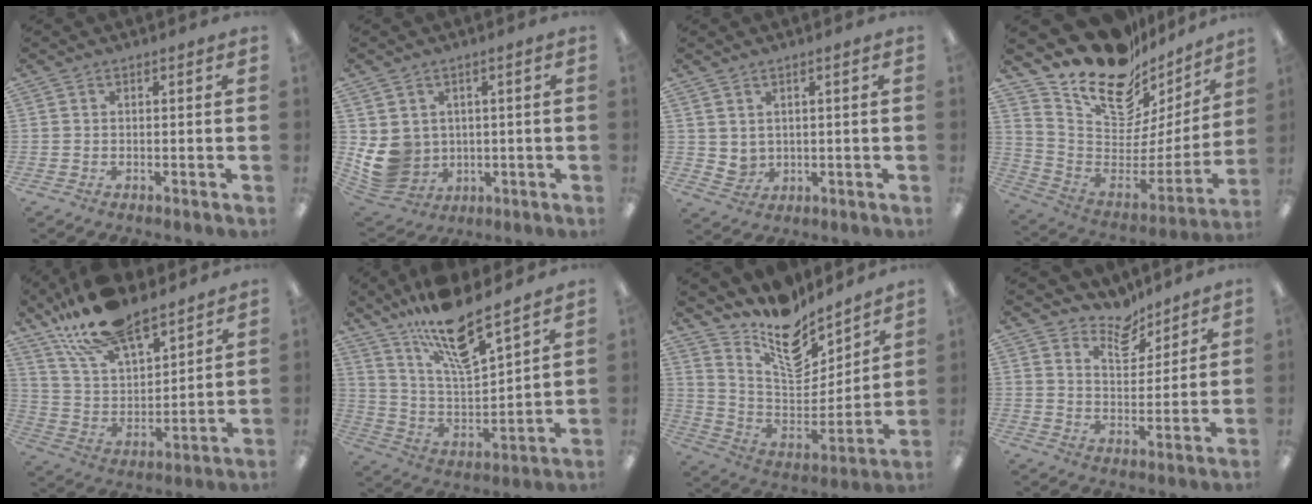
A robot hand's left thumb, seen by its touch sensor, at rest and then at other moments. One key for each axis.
{"total": 8.7, "fx": 0.7, "fy": 8.0, "fz": 3.3, "tx": -0.091, "ty": -0.014, "tz": 0.023}
{"total": 3.1, "fx": 2.4, "fy": 1.9, "fz": 0.4, "tx": -0.015, "ty": -0.015, "tz": 0.046}
{"total": 20.3, "fx": 16.1, "fy": 9.5, "fz": 8.0, "tx": -0.131, "ty": -0.130, "tz": 0.292}
{"total": 17.8, "fx": 14.1, "fy": 6.9, "fz": 8.5, "tx": -0.166, "ty": -0.076, "tz": 0.251}
{"total": 15.8, "fx": 12.4, "fy": 3.5, "fz": 9.1, "tx": -0.171, "ty": -0.077, "tz": 0.211}
{"total": 15.1, "fx": 12.2, "fy": 6.6, "fz": 6.1, "tx": -0.104, "ty": -0.106, "tz": 0.216}
{"total": 7.8, "fx": 6.8, "fy": 3.3, "fz": 1.8, "tx": -0.021, "ty": -0.047, "tz": 0.122}